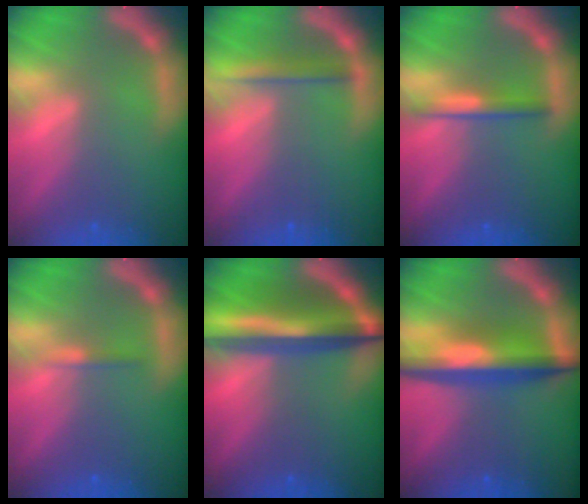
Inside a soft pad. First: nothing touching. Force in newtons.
{"total": 2.5}
{"total": 2.4}
{"total": 0.9}
{"total": 10.0}
{"total": 7.1}